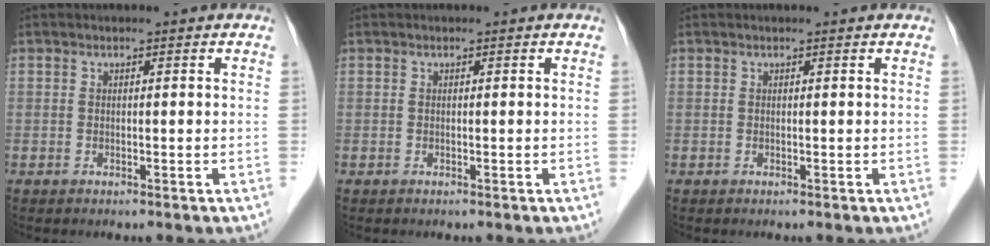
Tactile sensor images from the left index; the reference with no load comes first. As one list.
[{"total": 0.0}, {"total": 0.9, "force": [0.8, 0.1, 0.2], "torque": [-0.010, 0.007, 0.008]}]